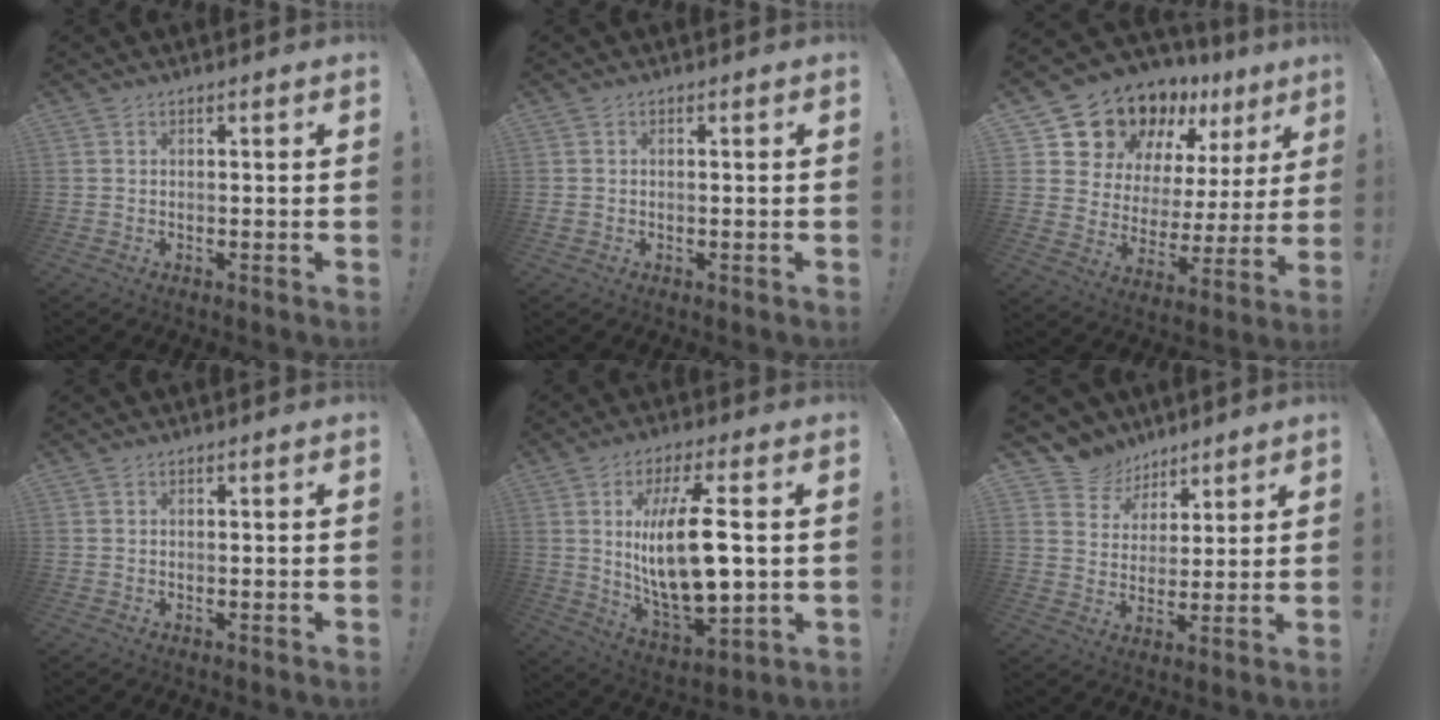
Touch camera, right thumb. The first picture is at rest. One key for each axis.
{"total": 0.9, "fx": -0.1, "fy": 0.8, "fz": 0.4, "tx": -0.009, "ty": 0.004, "tz": -0.001}
{"total": 15.9, "fx": 13.2, "fy": 7.8, "fz": 3.9, "tx": -0.074, "ty": -0.109, "tz": 0.254}
{"total": 0.0}
{"total": 19.1, "fx": 2.4, "fy": 6.9, "fz": 17.7, "tx": -0.339, "ty": -0.018, "tz": 0.029}
{"total": 8.6, "fx": 6.0, "fy": 6.1, "fz": 0.6, "tx": -0.019, "ty": -0.050, "tz": 0.122}